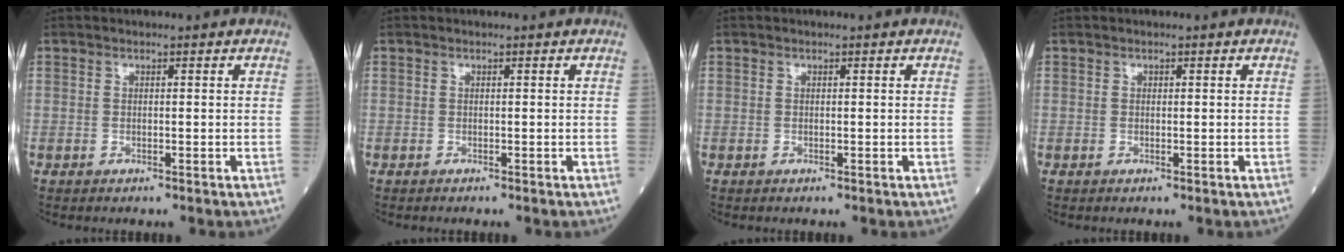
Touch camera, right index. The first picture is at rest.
{"total": 0.0}
{"total": 0.0}
{"total": 0.0}